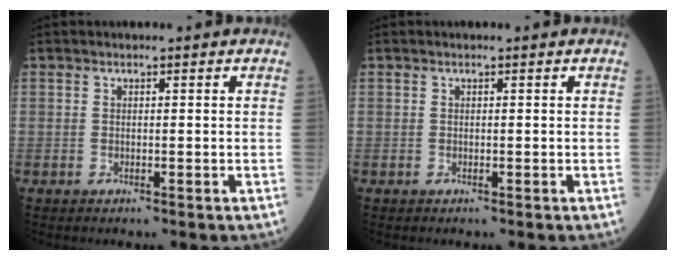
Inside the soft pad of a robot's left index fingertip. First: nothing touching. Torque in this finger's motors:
{"motor_torque": [0.00, 0.00, 0.00, 0.01]}